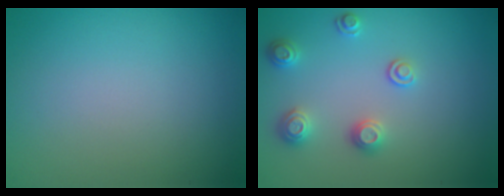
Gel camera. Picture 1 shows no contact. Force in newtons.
{"total": 2.4, "press": 2.4, "slide": 0.4}